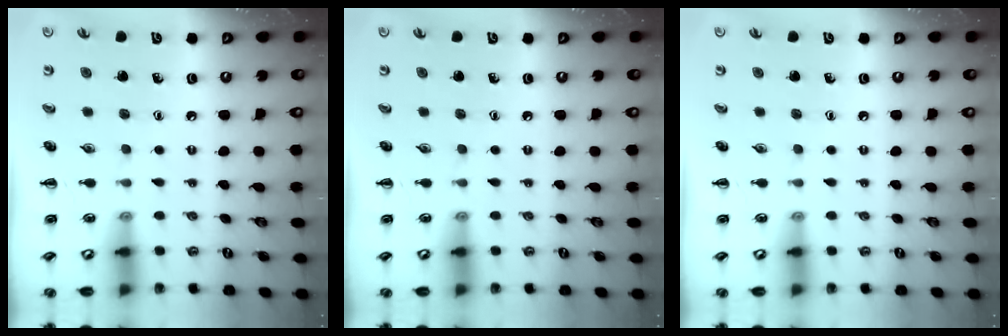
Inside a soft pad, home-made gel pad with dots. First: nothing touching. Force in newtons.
{"total": 0.0}
{"total": 0.0}